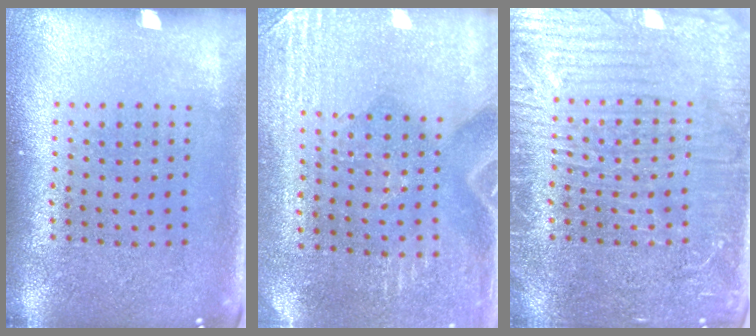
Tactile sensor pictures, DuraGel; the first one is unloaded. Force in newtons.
{"total": 2.8, "press": 2.6, "slide": 1.2}
{"total": 4.2, "press": 4.0, "slide": 1.4}